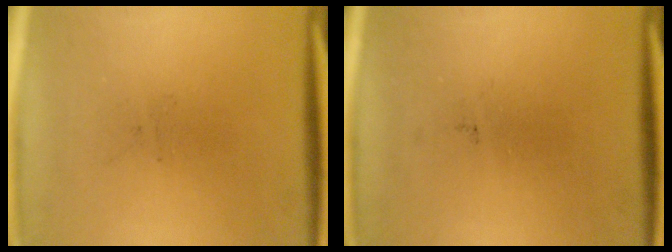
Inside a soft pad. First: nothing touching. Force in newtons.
{"total": 0.0}